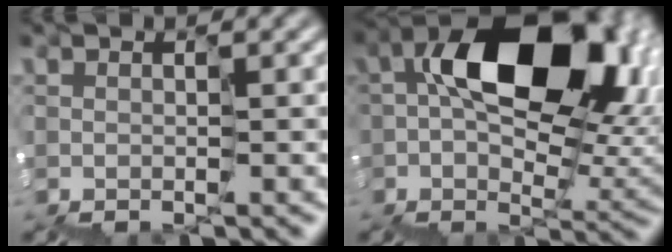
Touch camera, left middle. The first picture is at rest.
{"total": 12.3, "force": [2.1, 7.9, 9.2], "torque": [-0.126, 0.009, 0.035]}